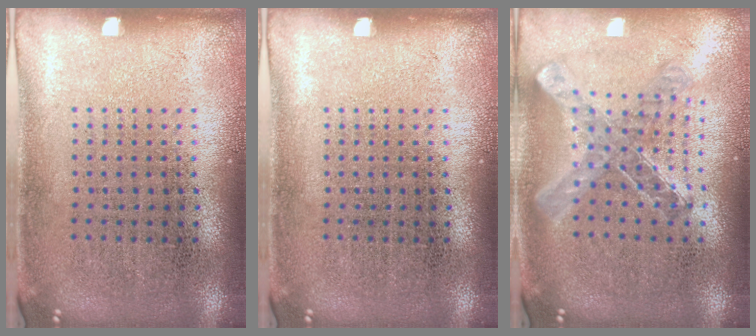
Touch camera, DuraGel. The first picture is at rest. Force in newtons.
{"total": 0.0}
{"total": 1.1, "press": 1.1, "slide": 0.2}